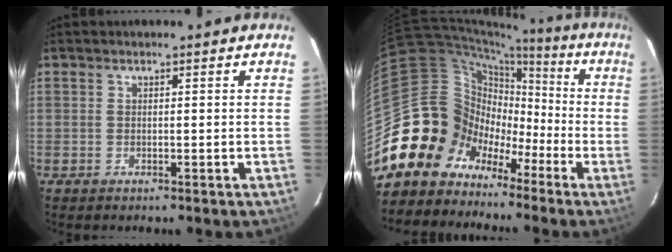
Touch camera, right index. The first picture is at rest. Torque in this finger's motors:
{"motor_torque": [0.70, -0.50, 0.37, -0.15]}